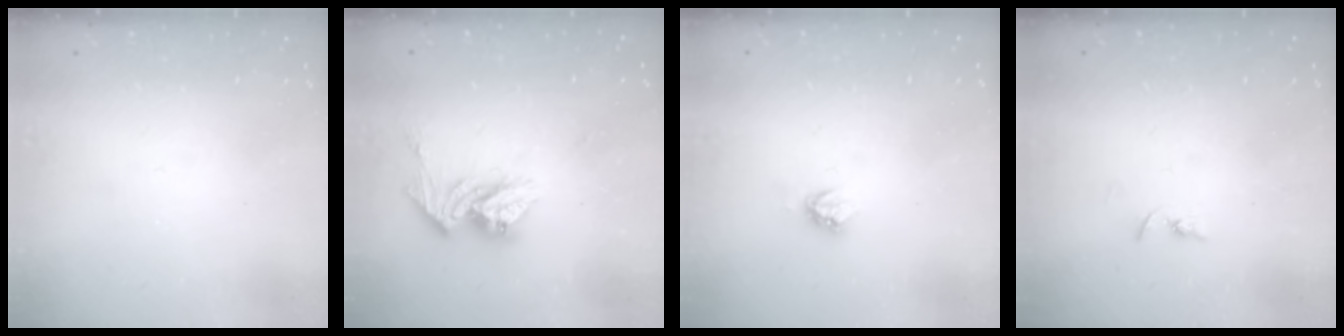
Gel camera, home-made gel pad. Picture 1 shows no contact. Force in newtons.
{"total": 11.2, "press": 11.2, "slide": 0.9}
{"total": 3.8, "press": 3.8, "slide": 0.4}
{"total": 2.2, "press": 2.2, "slide": 0.2}